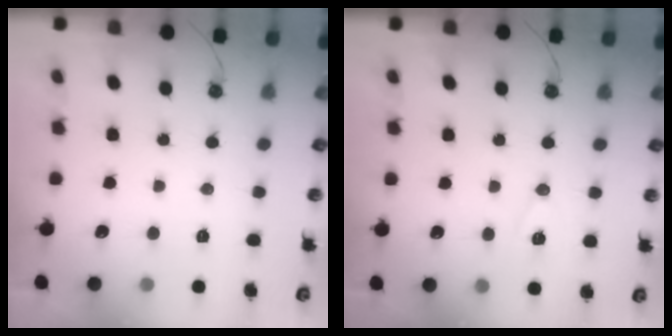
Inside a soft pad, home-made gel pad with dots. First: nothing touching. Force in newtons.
{"total": 7.3, "press": 6.4, "slide": 3.6}